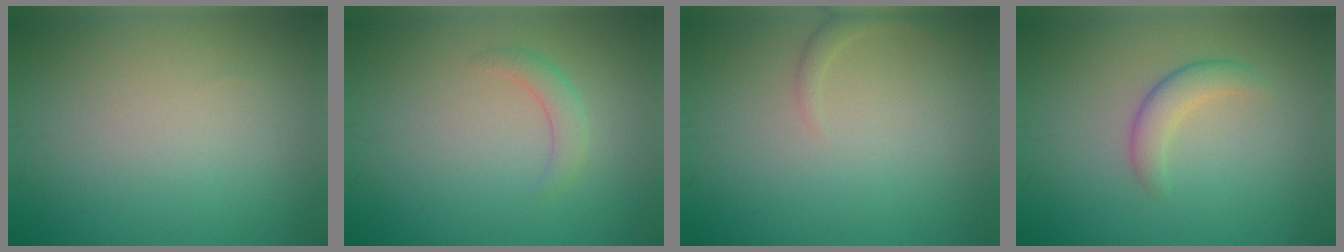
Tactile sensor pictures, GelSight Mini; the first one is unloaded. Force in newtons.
{"total": 1.7, "press": 1.7, "slide": 0.1}
{"total": 1.2, "press": 1.2, "slide": 0.1}
{"total": 2.3, "press": 2.3, "slide": 0.1}